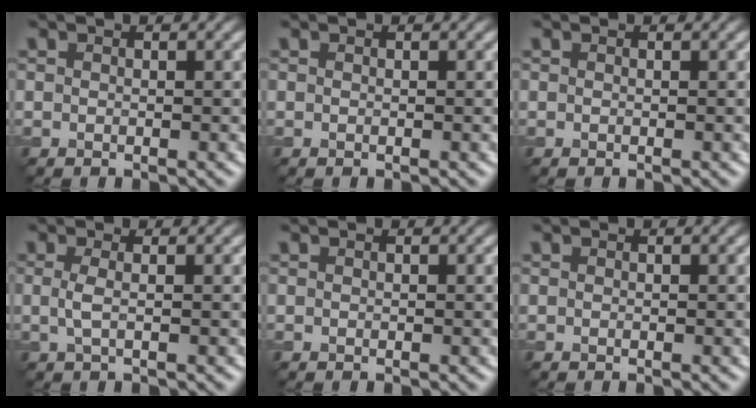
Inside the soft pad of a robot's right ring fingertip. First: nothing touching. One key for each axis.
{"total": 0.0}
{"total": 0.0}
{"total": 1.5, "fx": 0.0, "fy": 0.4, "fz": 1.4, "tx": -0.031, "ty": 0.000, "tz": -0.001}
{"total": 0.0}
{"total": 0.0}